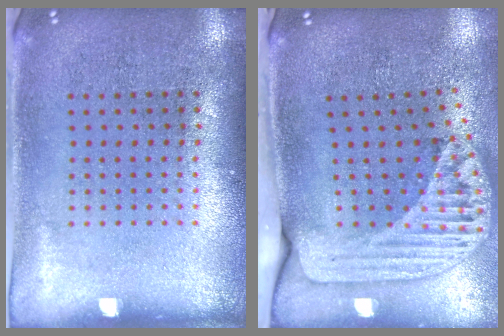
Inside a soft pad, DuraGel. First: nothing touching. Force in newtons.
{"total": 2.5, "press": 1.8, "slide": 1.7}